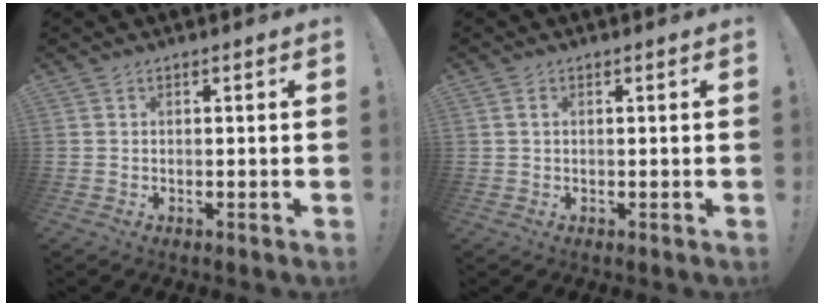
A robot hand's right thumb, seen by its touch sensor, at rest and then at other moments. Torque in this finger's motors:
{"motor_torque": [0.00, -0.21, -0.27, 0.28, 0.04]}